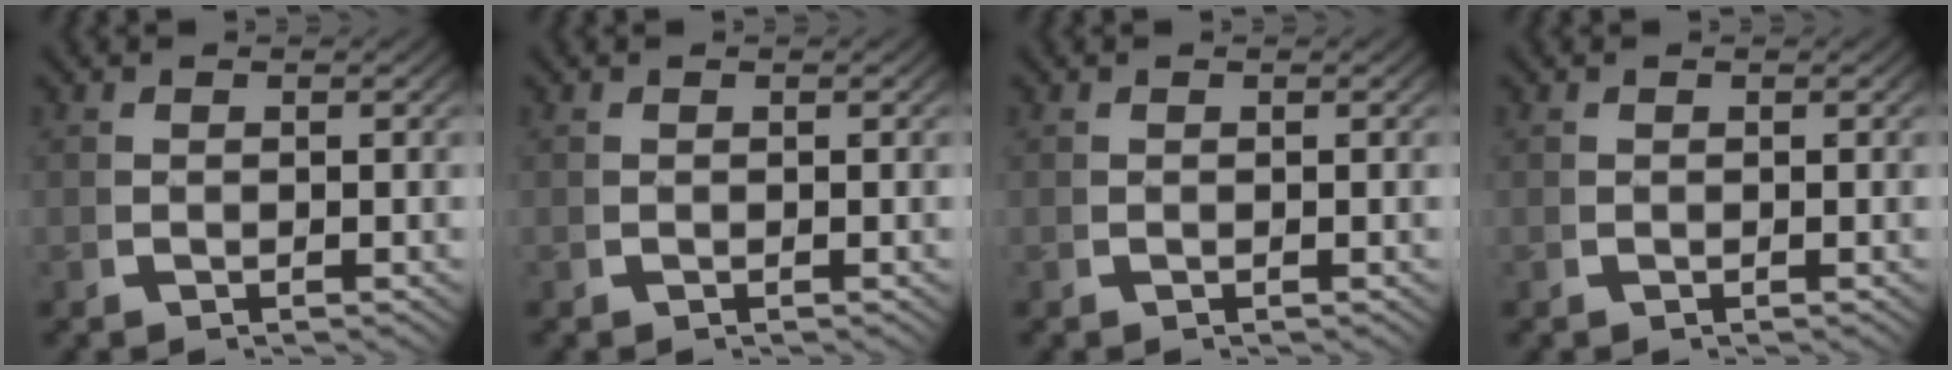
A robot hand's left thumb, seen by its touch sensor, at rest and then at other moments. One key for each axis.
{"total": 0.0}
{"total": 0.0}
{"total": 0.0}